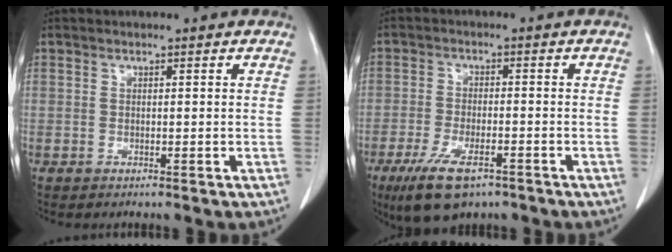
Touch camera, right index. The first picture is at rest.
{"total": 9.0, "force": [-5.8, 3.0, 6.2], "torque": [-0.120, -0.016, -0.096]}